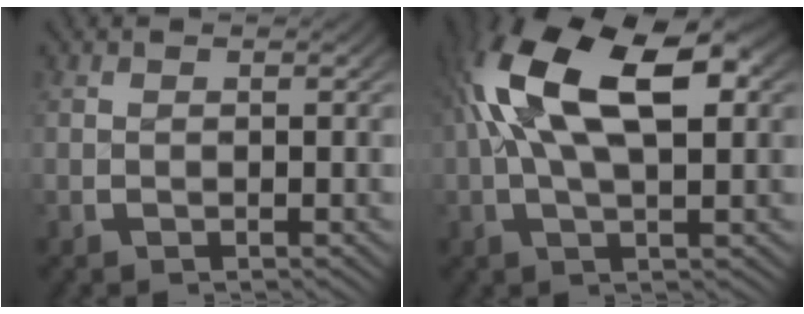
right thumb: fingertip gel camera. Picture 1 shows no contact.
{"total": 11.4, "force": [2.4, 5.6, 9.6], "torque": [-0.198, 0.000, 0.041]}